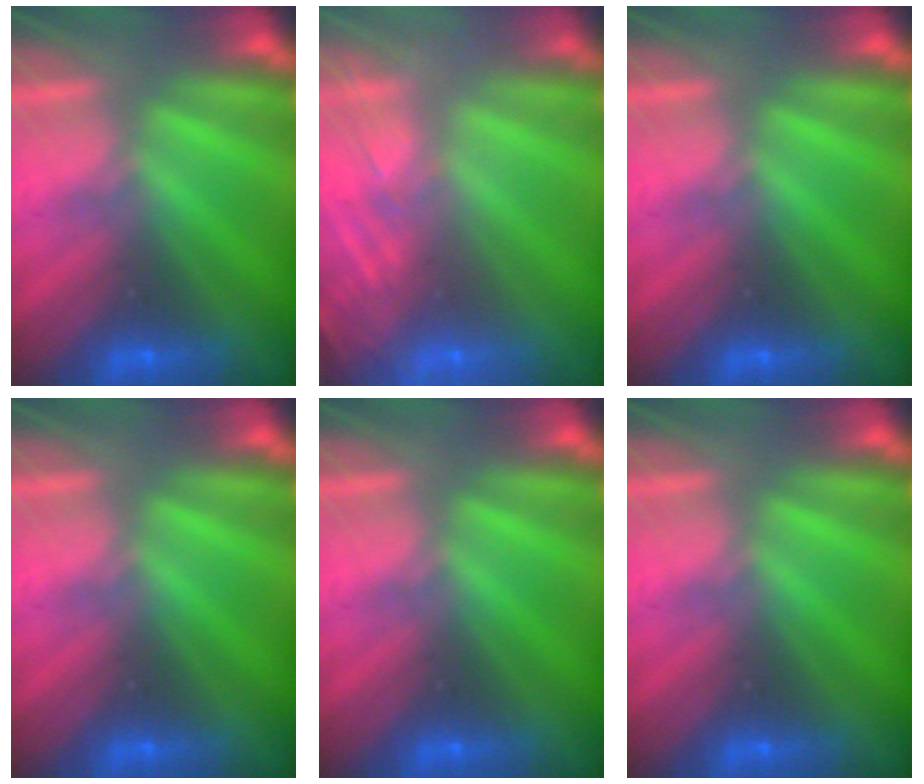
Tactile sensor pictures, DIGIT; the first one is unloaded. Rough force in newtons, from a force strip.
{"total": 8.3}
{"total": 0.0}
{"total": 0.0}
{"total": 0.0}
{"total": 0.0}